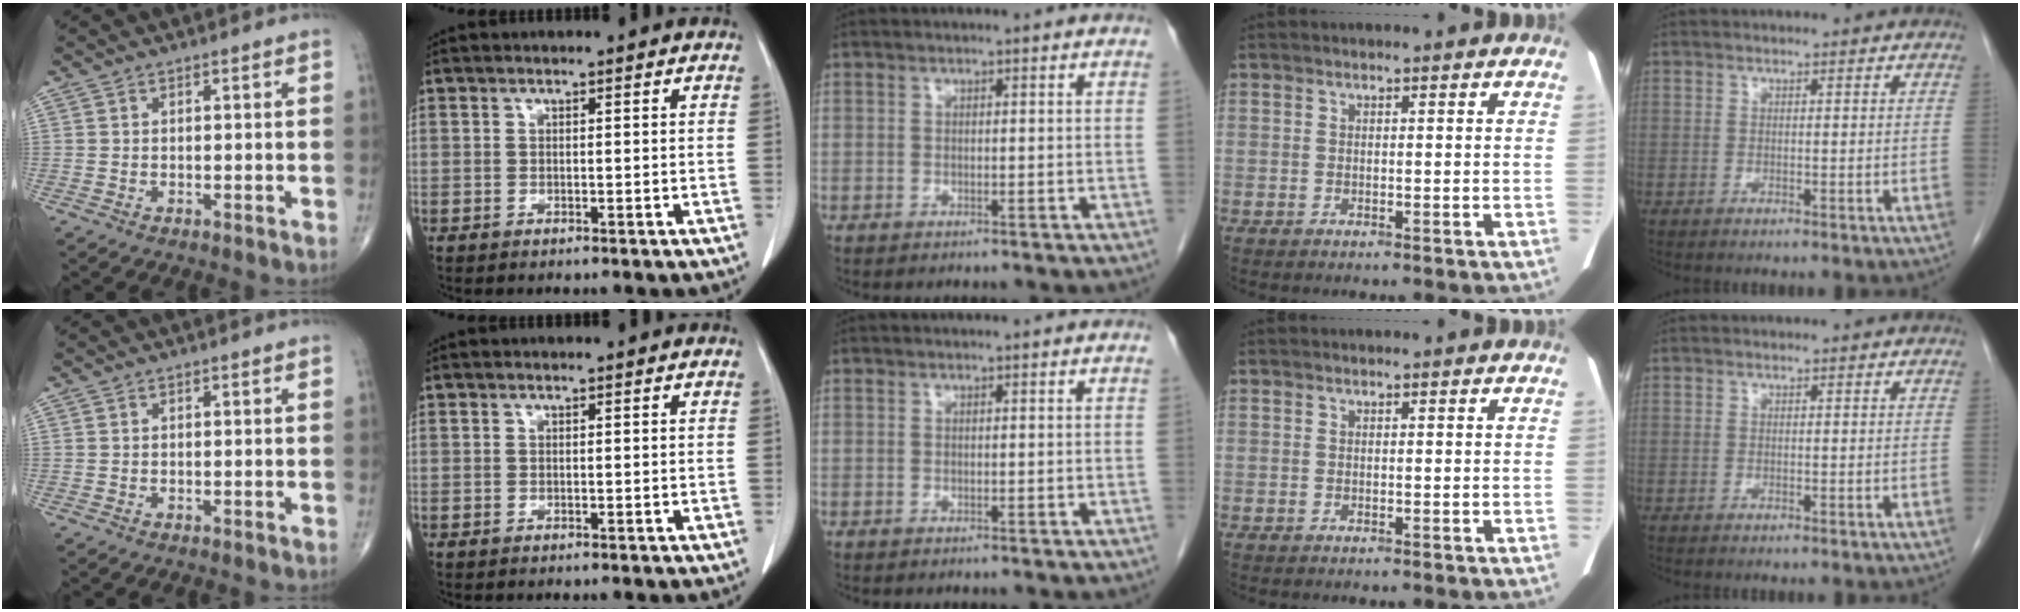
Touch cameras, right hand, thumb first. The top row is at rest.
{}